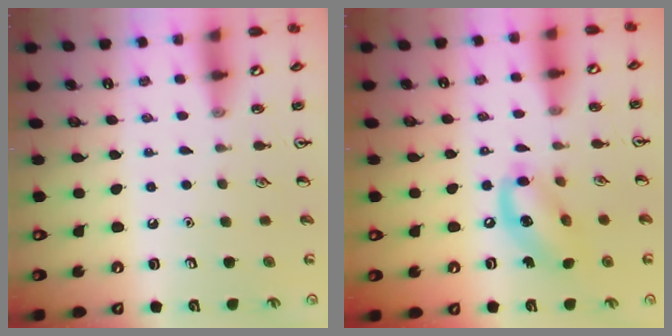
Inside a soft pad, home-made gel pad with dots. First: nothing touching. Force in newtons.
{"total": 12.5, "press": 12.2, "slide": 2.8}